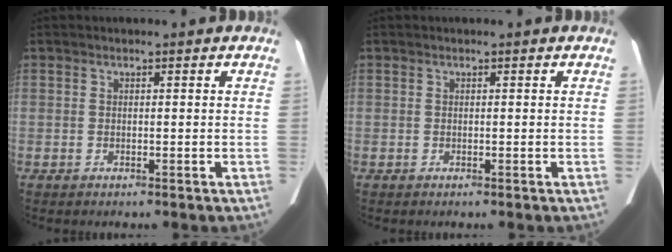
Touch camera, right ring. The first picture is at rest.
{"total": 0.0}